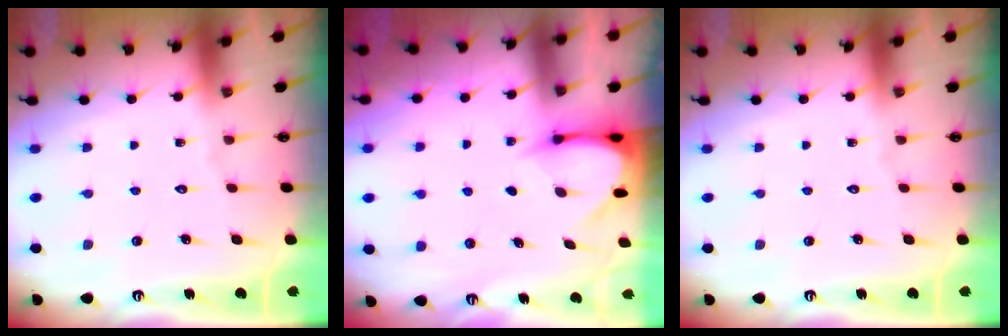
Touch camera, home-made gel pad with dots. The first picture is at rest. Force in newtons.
{"total": 3.6, "press": 3.6, "slide": 0.3}
{"total": 0.0}